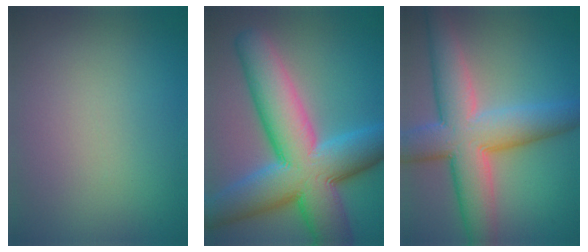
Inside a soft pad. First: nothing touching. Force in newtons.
{"total": 13.8, "press": 13.8, "slide": 0.6}
{"total": 9.7, "press": 9.7, "slide": 0.4}